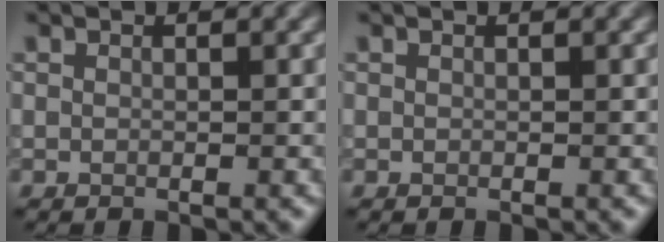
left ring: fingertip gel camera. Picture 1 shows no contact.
{"total": 0.0}